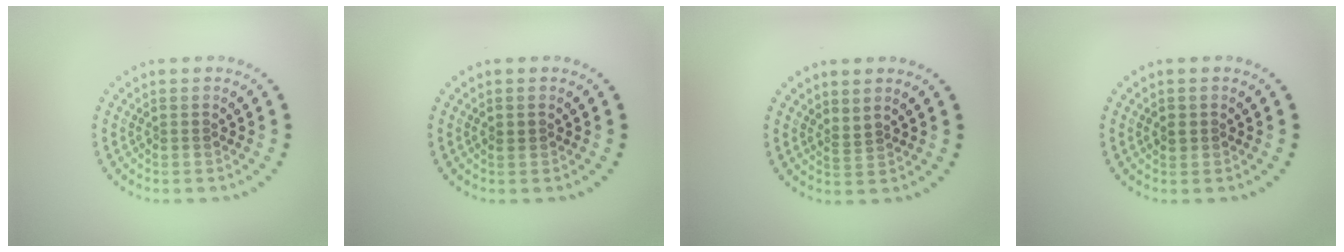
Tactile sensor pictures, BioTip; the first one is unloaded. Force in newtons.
{"total": 0.8, "press": 0.7, "slide": 0.3}
{"total": 0.9, "press": 0.3, "slide": 0.9}
{"total": 1.0, "press": 1.0, "slide": 0.1}